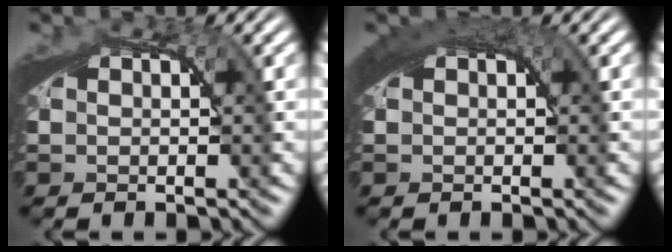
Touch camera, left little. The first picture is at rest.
{"total": 2.5, "force": [1.3, 0.6, 2.1], "torque": [-0.024, 0.012, 0.016]}